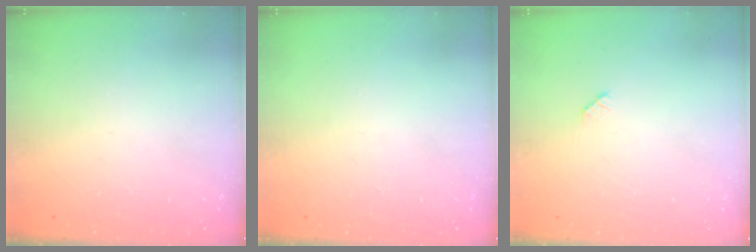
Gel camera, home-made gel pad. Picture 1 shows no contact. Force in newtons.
{"total": 0.0}
{"total": 2.5, "press": 2.5, "slide": 0.4}